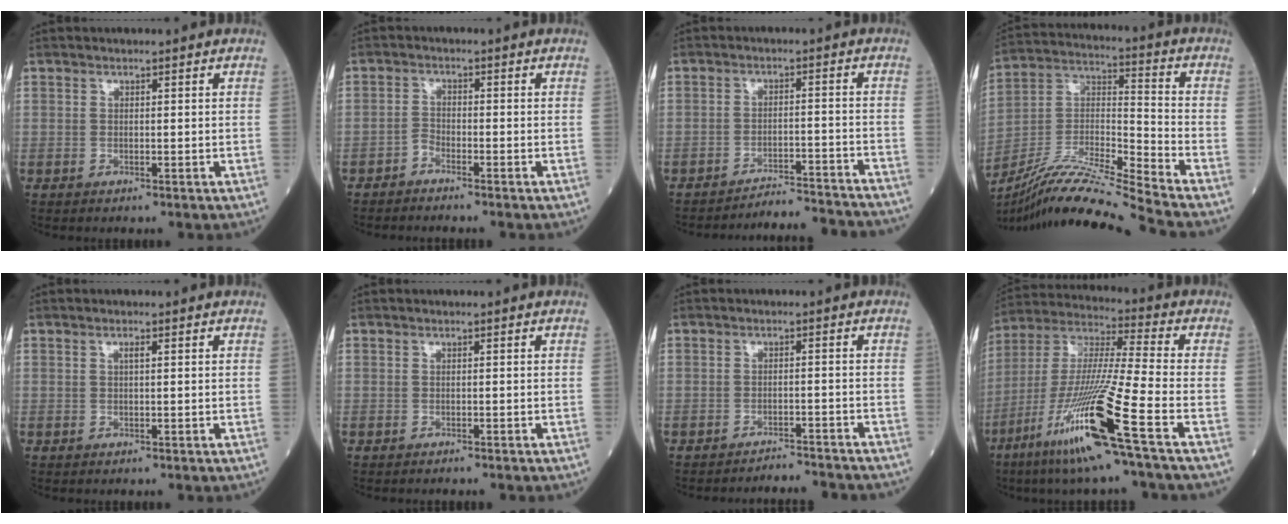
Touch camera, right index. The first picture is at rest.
{"total": 1.6, "force": [-1.5, 0.2, 0.4], "torque": [-0.005, 0.001, -0.032]}
{"total": 10.9, "force": [-10.8, -0.8, 1.0], "torque": [0.003, 0.003, -0.147]}
{"total": 17.3, "force": [-15.6, -2.7, 7.0], "torque": [-0.132, 0.010, -0.282]}
{"total": 0.8, "force": [0.2, 0.0, 0.7], "torque": [-0.015, 0.002, 0.003]}
{"total": 1.7, "force": [-1.5, 0.1, 0.7], "torque": [-0.010, 0.000, -0.018]}
{"total": 5.7, "force": [-5.7, -0.5, 0.1], "torque": [0.003, -0.003, -0.076]}
{"total": 18.4, "force": [-9.1, -1.3, 16.0], "torque": [-0.345, -0.044, -0.179]}